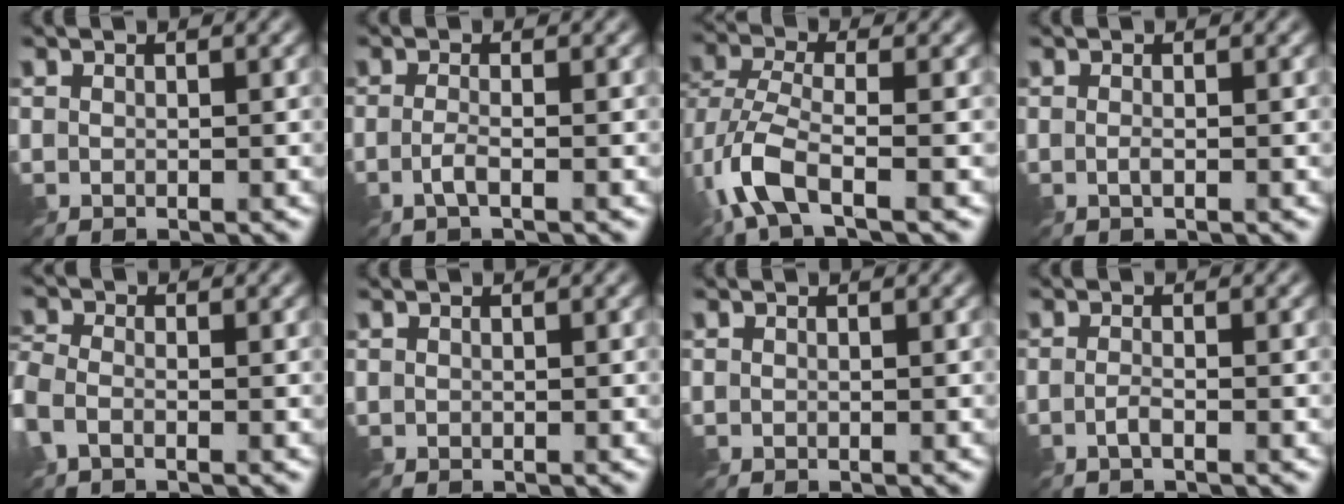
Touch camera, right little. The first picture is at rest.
{"total": 1.6, "force": [-0.6, 0.4, 1.5], "torque": [-0.029, 0.001, -0.020]}
{"total": 5.2, "force": [-2.6, 1.8, 4.2], "torque": [-0.099, -0.003, -0.064]}
{"total": 0.8, "force": [-0.2, 0.2, 0.7], "torque": [-0.014, -0.003, -0.005]}
{"total": 3.0, "force": [-1.3, 1.7, 2.1], "torque": [-0.057, -0.001, -0.042]}
{"total": 0.0}
{"total": 0.0}
{"total": 1.1, "force": [-0.5, 0.3, 1.0], "torque": [-0.018, 0.002, -0.014]}